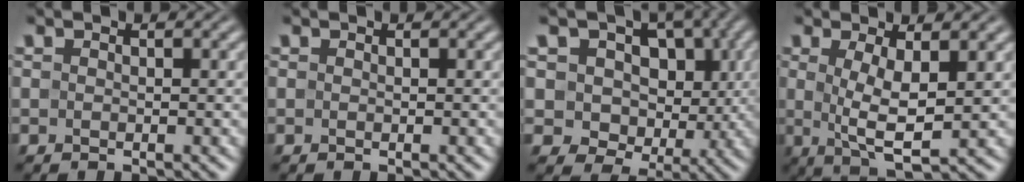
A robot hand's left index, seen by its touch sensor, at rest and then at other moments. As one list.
[{"total": 0.0}, {"total": 6.8, "force": [1.4, 5.5, 3.8], "torque": [-0.054, 0.001, 0.005]}, {"total": 4.5, "force": [0.7, 1.2, 4.3], "torque": [-0.079, -0.006, 0.017]}]